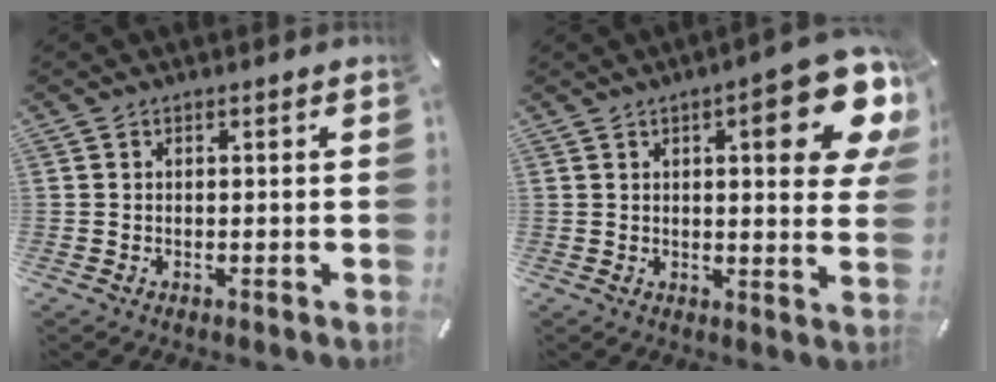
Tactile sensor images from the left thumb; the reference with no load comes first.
{"total": 16.3, "force": [6.9, 4.8, 14.0], "torque": [-0.166, -0.043, 0.100]}